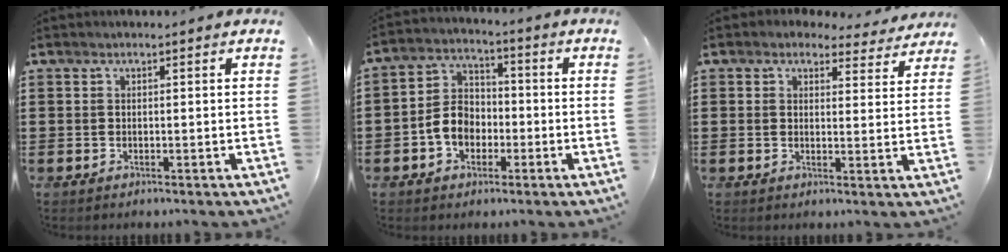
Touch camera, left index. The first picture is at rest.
{"total": 6.3, "force": [-2.3, 4.7, 3.5], "torque": [-0.089, 0.010, -0.051]}
{"total": 3.4, "force": [3.0, 1.2, 0.9], "torque": [-0.022, -0.011, 0.053]}